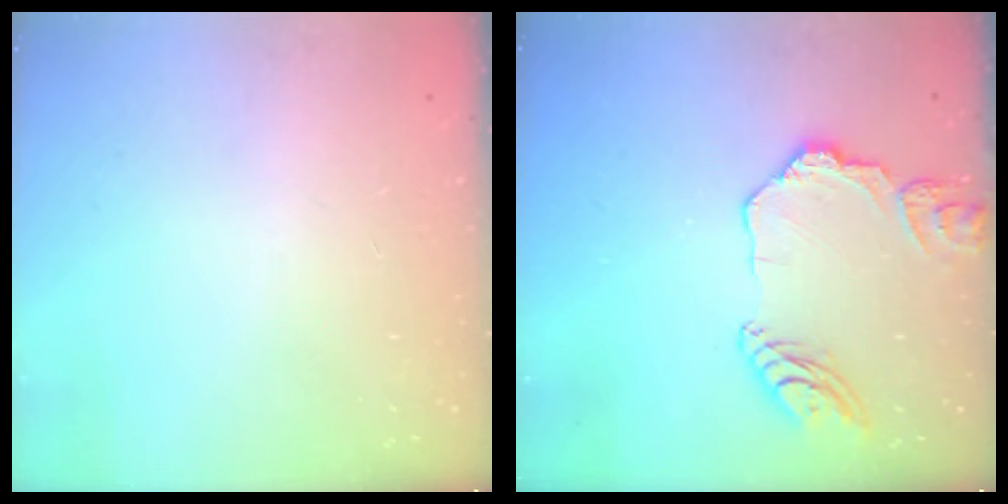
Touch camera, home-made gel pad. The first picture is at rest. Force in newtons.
{"total": 13.4, "press": 13.4, "slide": 1.3}